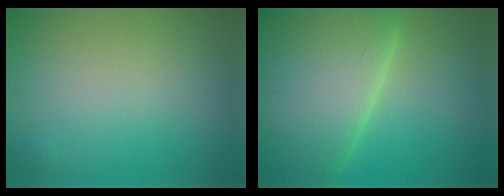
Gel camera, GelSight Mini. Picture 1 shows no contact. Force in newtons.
{"total": 11.8, "press": 11.7, "slide": 0.5}